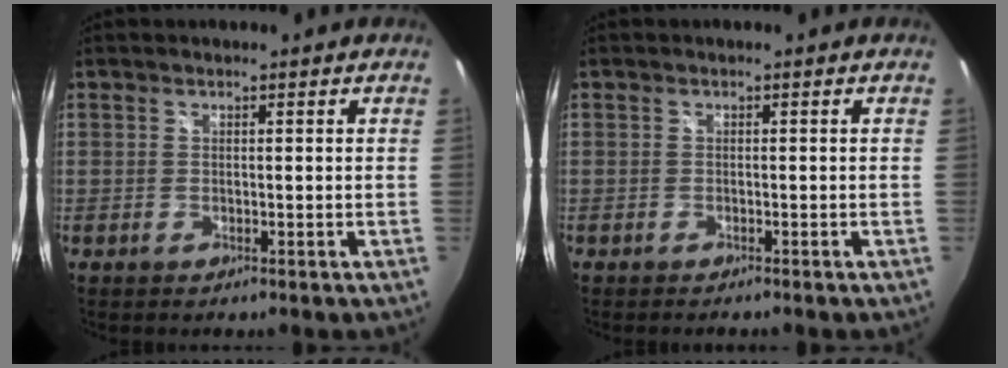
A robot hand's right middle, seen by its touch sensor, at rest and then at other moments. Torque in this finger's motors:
{"motor_torque": [-0.24, -0.06, 0.05, -0.01]}